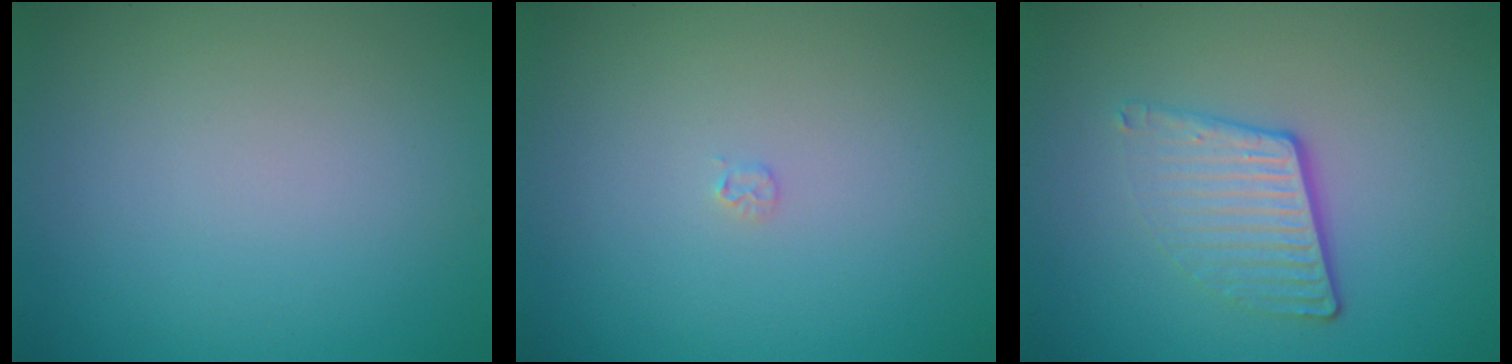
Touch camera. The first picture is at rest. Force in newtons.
{"total": 0.5, "press": 0.5, "slide": 0.1}
{"total": 3.9, "press": 2.7, "slide": 2.8}